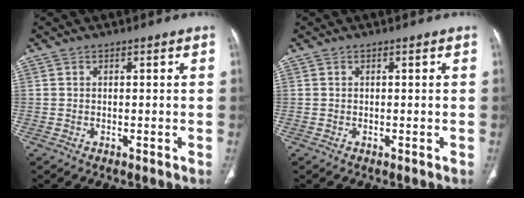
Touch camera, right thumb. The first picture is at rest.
{"total": 0.0}